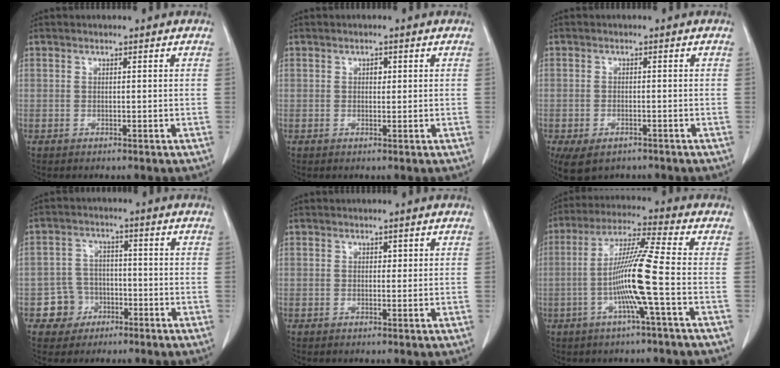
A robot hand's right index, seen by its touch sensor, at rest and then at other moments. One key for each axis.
{"total": 1.2, "fx": 0.4, "fy": 0.8, "fz": 0.8, "tx": -0.007, "ty": 0.001, "tz": 0.003}
{"total": 5.8, "fx": -3.8, "fy": 3.2, "fz": 3.1, "tx": -0.058, "ty": -0.007, "tz": -0.056}
{"total": 5.3, "fx": -2.3, "fy": 4.7, "fz": 0.1, "tx": 0.006, "ty": 0.017, "tz": -0.037}
{"total": 0.9, "fx": 0.4, "fy": 0.6, "fz": 0.5, "tx": 0.001, "ty": 0.001, "tz": 0.003}
{"total": 10.8, "fx": -2.5, "fy": -1.3, "fz": 10.4, "tx": -0.200, "ty": 0.001, "tz": -0.052}